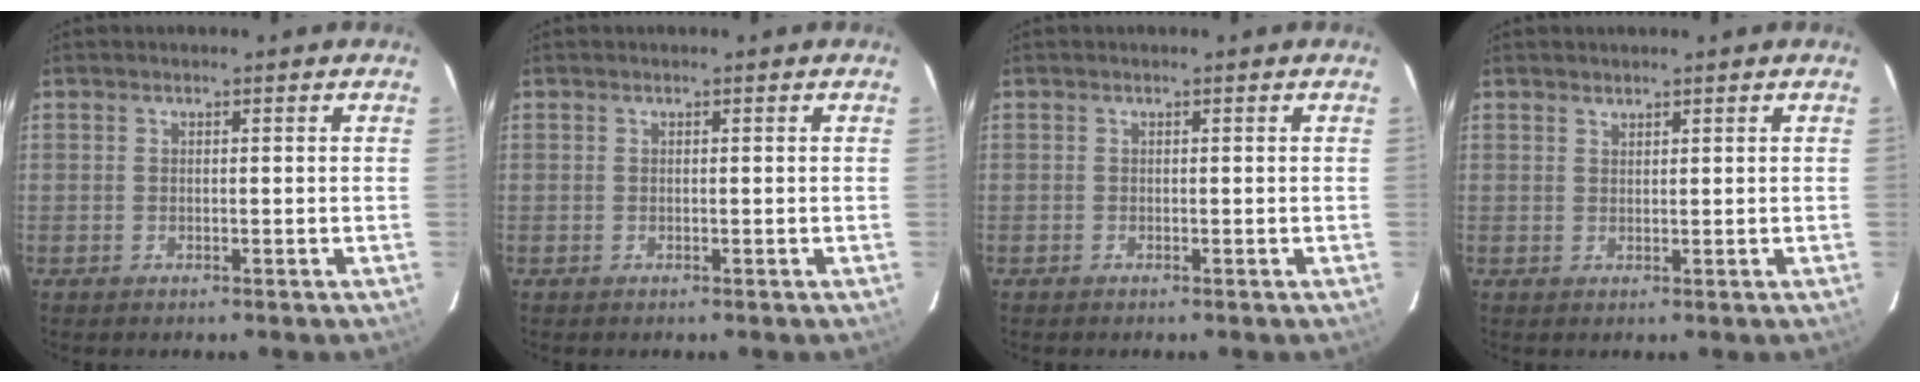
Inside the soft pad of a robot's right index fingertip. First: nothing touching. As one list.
[{"total": 0.0}, {"total": 0.0}, {"total": 0.9, "force": [0.9, 0.3, 0.1], "torque": [-0.002, 0.002, 0.017]}]